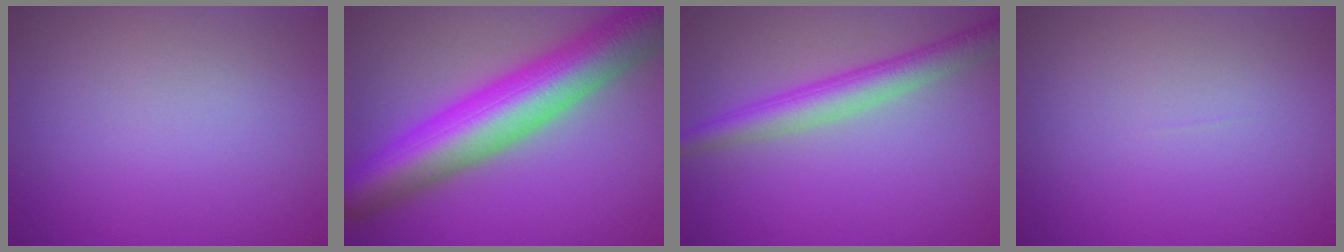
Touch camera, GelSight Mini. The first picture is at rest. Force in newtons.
{"total": 12.0, "press": 12.0, "slide": 0.7}
{"total": 4.2, "press": 4.2, "slide": 0.1}
{"total": 0.0}